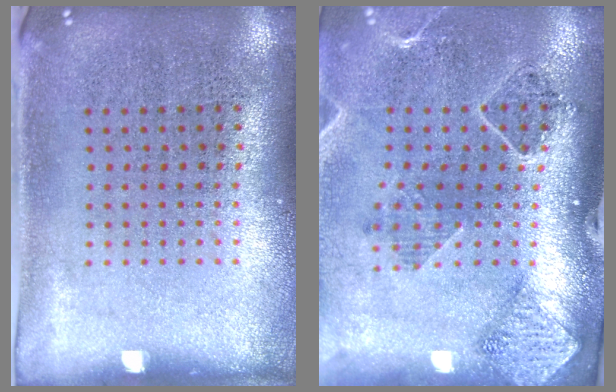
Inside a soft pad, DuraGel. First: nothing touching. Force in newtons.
{"total": 1.5, "press": 1.5, "slide": 0.1}